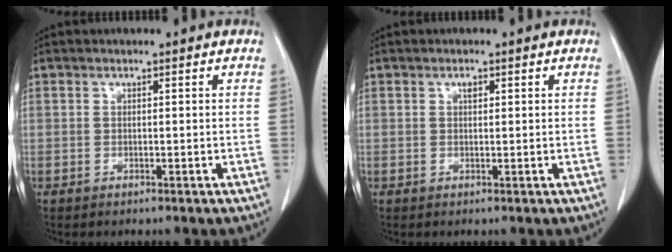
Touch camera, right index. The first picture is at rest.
{"total": 0.8, "force": [0.4, 0.4, 0.6], "torque": [-0.011, -0.001, 0.006]}